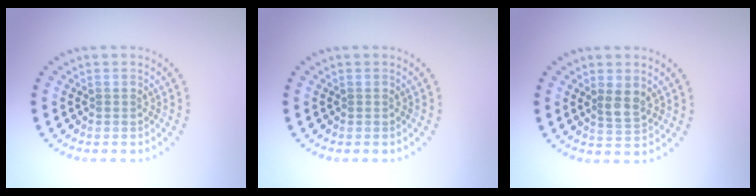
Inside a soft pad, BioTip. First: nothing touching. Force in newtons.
{"total": 0.0}
{"total": 1.9, "press": 1.8, "slide": 0.7}